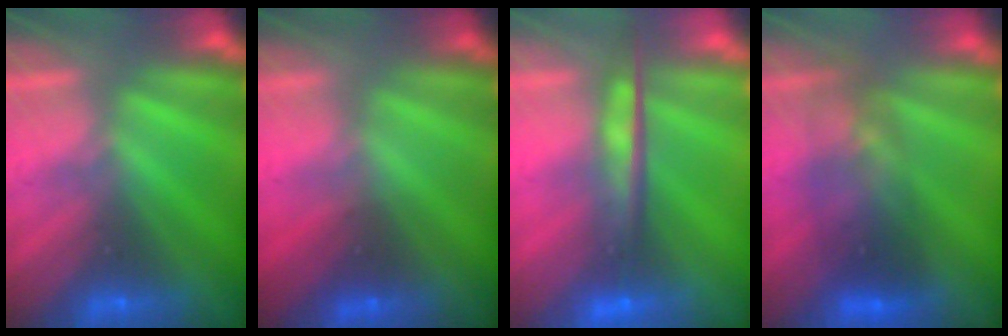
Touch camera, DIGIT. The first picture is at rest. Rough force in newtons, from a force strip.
{"total": 1.5}
{"total": 5.9}
{"total": 8.0}